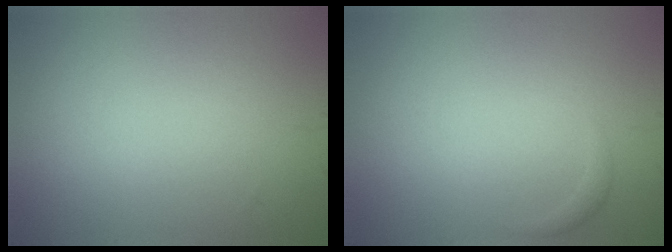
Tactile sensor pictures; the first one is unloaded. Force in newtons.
{"total": 0.5, "press": 0.5, "slide": 0.1}